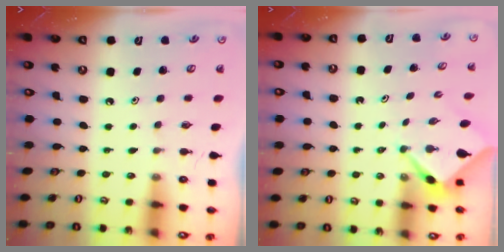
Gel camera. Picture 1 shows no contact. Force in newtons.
{"total": 2.3, "press": 2.3, "slide": 0.3}